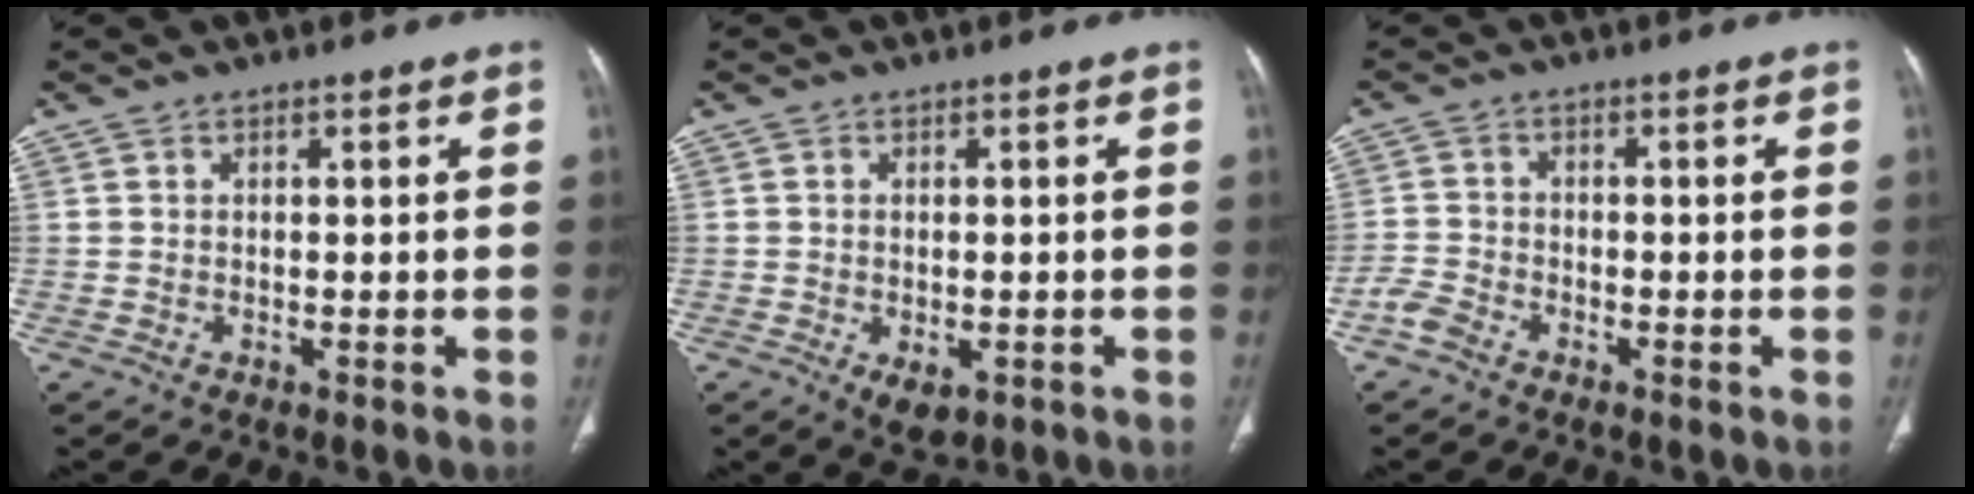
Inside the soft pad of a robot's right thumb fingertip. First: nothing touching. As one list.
[{"total": 4.2, "force": [-1.4, 2.4, 3.2], "torque": [-0.049, -0.004, -0.012]}, {"total": 3.1, "force": [-2.3, 1.7, 1.3], "torque": [-0.030, 0.009, -0.051]}]